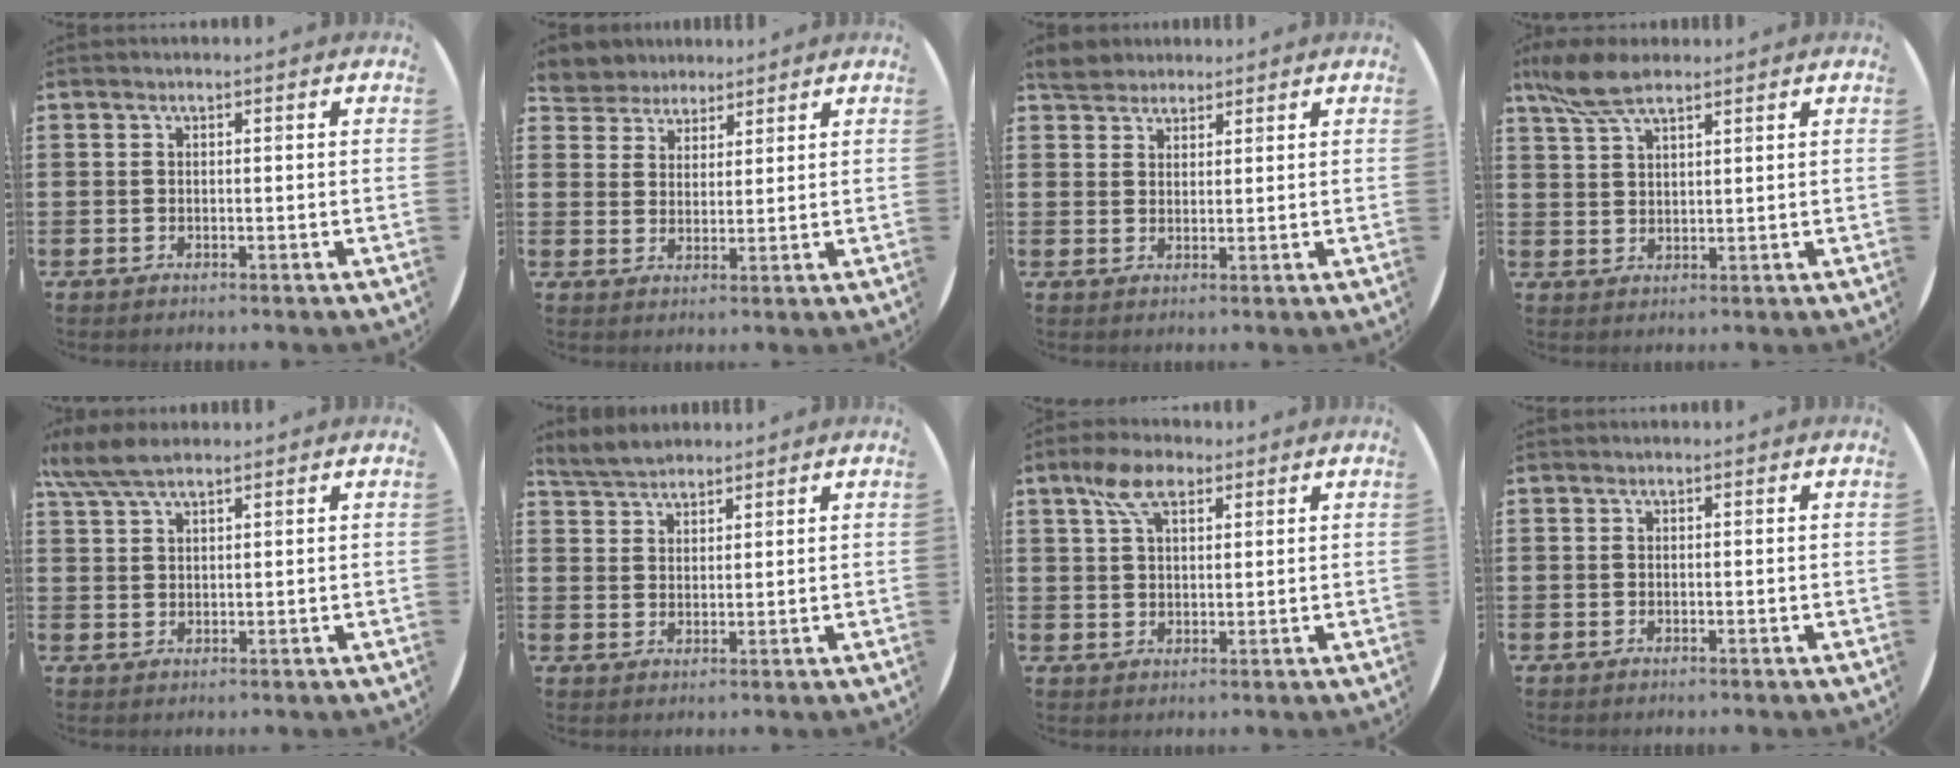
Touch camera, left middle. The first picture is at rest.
{"total": 4.7, "force": [4.4, 1.5, -0.4], "torque": [-0.011, -0.009, 0.086]}
{"total": 3.5, "force": [3.2, 1.4, 0.2], "torque": [-0.006, -0.001, 0.062]}
{"total": 6.4, "force": [4.9, 1.9, 3.7], "torque": [-0.083, -0.002, 0.092]}
{"total": 4.8, "force": [3.8, 1.2, 2.7], "torque": [-0.061, 0.000, 0.071]}
{"total": 3.9, "force": [3.7, 1.1, 0.5], "torque": [-0.020, -0.003, 0.071]}
{"total": 6.0, "force": [3.6, 3.0, 3.8], "torque": [-0.076, 0.008, 0.065]}
{"total": 0.0}